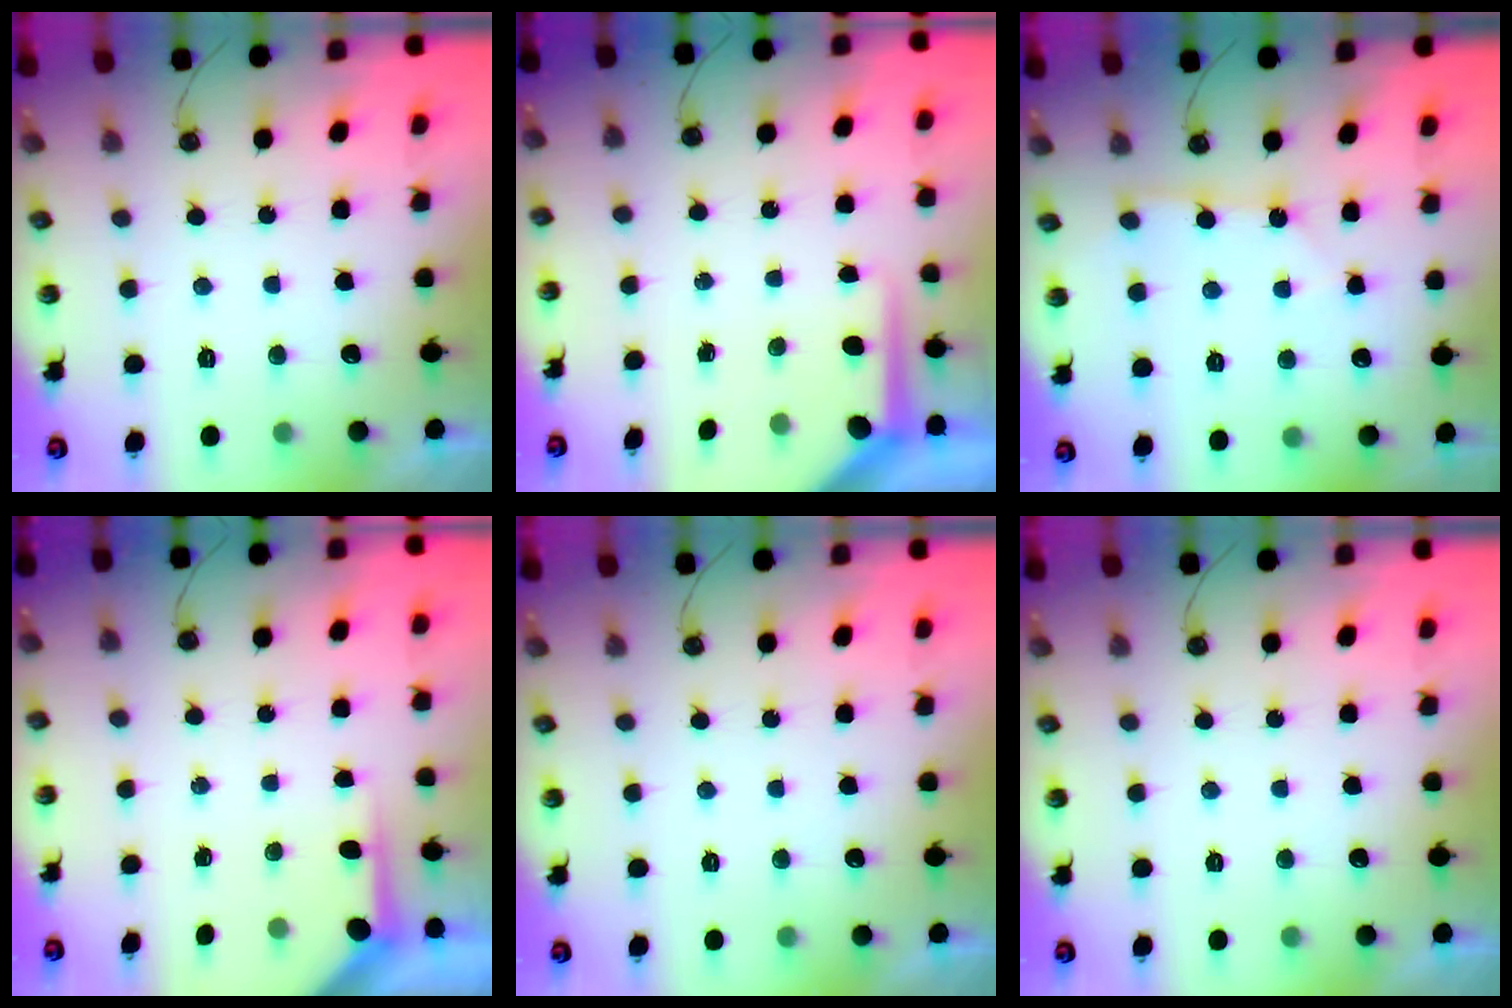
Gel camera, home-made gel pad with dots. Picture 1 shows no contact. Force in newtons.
{"total": 7.8, "press": 7.7, "slide": 0.8}
{"total": 2.8, "press": 2.8, "slide": 0.2}
{"total": 4.0, "press": 4.0, "slide": 0.3}
{"total": 0.0}
{"total": 0.0}